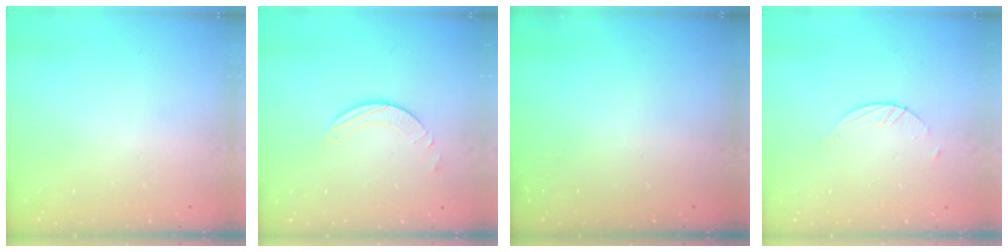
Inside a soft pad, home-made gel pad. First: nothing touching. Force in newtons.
{"total": 2.5, "press": 2.5, "slide": 0.2}
{"total": 0.0}
{"total": 1.8, "press": 1.8, "slide": 0.1}